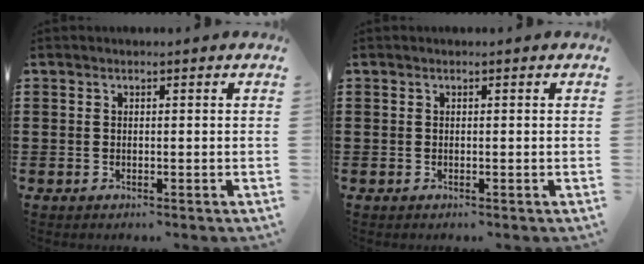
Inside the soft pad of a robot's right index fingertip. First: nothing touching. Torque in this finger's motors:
{"motor_torque": [-0.01, 0.00, 0.00, 0.00]}